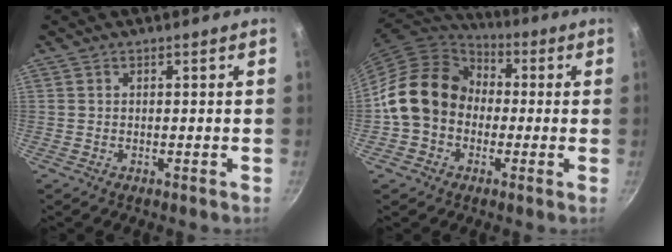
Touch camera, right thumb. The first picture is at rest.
{"total": 15.2, "force": [-0.5, 12.6, 8.6], "torque": [-0.112, 0.040, -0.023]}